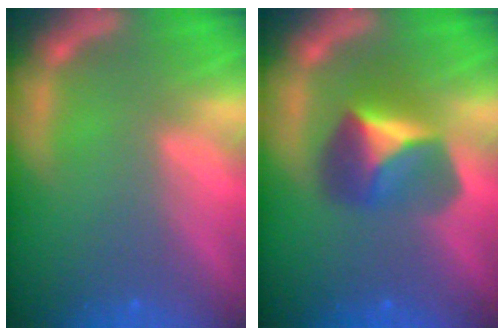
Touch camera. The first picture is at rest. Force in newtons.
{"total": 4.9}